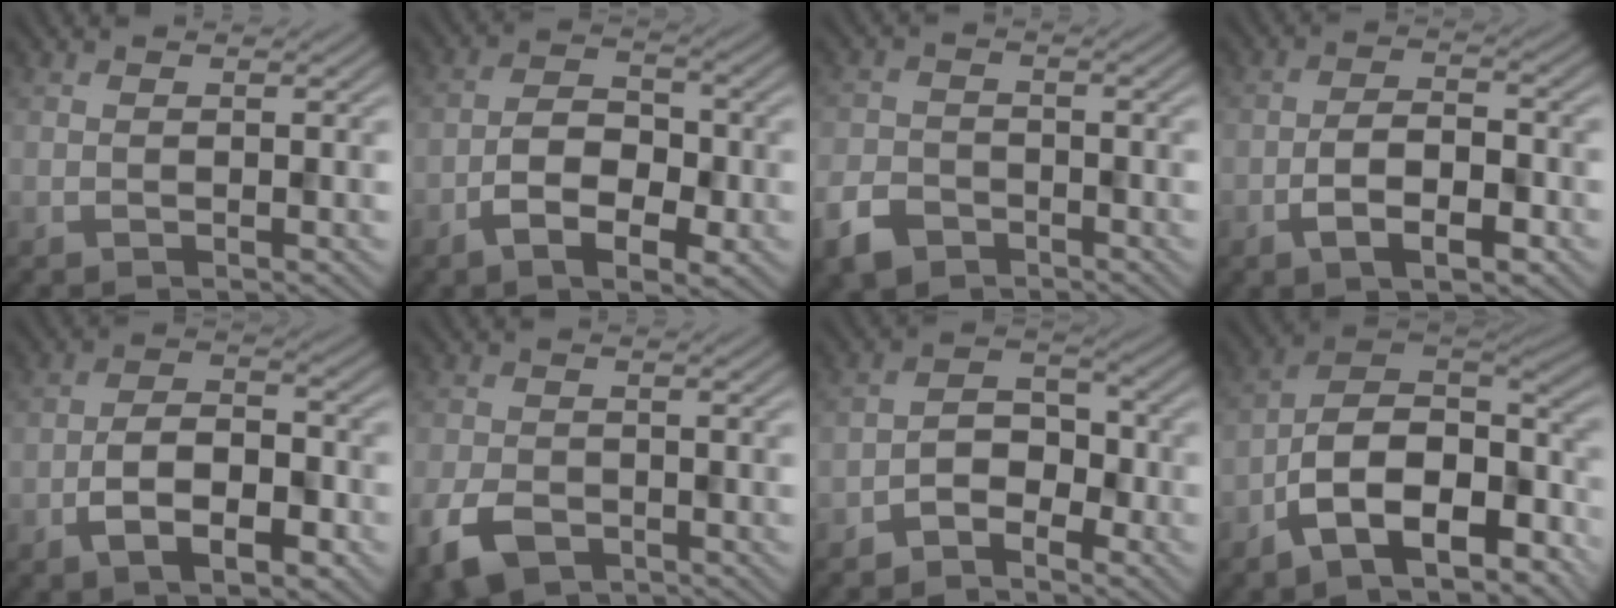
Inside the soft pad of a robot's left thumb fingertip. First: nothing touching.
{"total": 6.7, "force": [-3.0, 3.7, 4.7], "torque": [-0.083, 0.001, -0.062]}
{"total": 4.7, "force": [-3.2, 2.9, 1.9], "torque": [-0.048, -0.004, -0.070]}
{"total": 5.9, "force": [-2.8, 2.6, 4.6], "torque": [-0.081, 0.002, -0.052]}
{"total": 7.4, "force": [-3.4, 3.7, 5.4], "torque": [-0.095, 0.001, -0.065]}
{"total": 5.6, "force": [-3.1, 3.5, 3.2], "torque": [-0.078, -0.012, -0.065]}
{"total": 4.3, "force": [-3.0, 2.3, 2.2], "torque": [-0.033, 0.016, -0.064]}
{"total": 13.5, "force": [-7.2, 6.5, 9.4], "torque": [-0.163, -0.018, -0.137]}